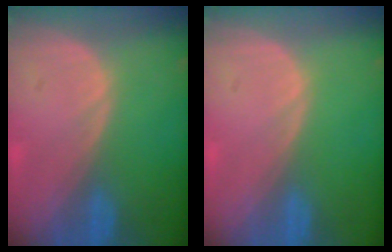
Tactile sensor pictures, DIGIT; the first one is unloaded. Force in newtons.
{"total": 0.0}